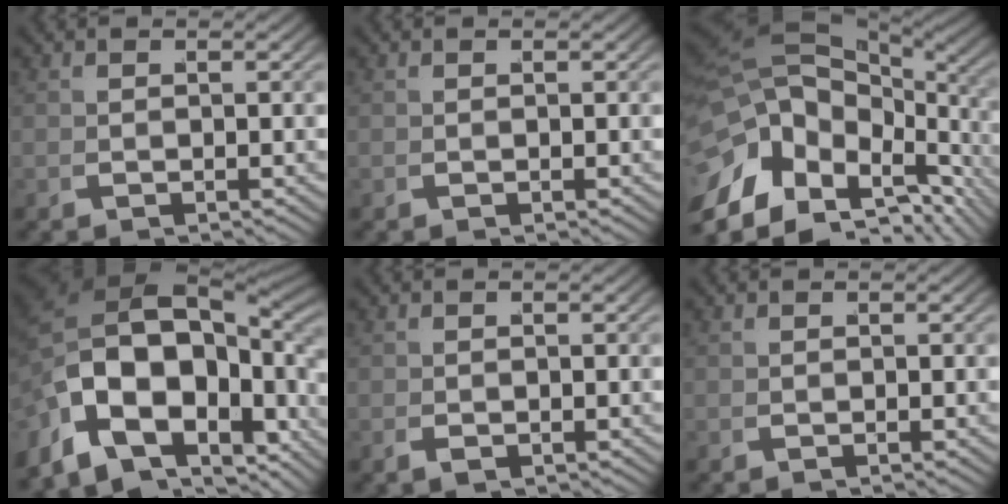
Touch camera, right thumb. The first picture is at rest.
{"total": 0.0}
{"total": 14.5, "force": [-1.8, 9.6, 10.8], "torque": [-0.196, -0.015, -0.025]}
{"total": 21.9, "force": [-0.8, 14.2, 16.6], "torque": [-0.296, -0.022, -0.010]}
{"total": 0.6, "force": [-0.3, 0.3, 0.4], "torque": [-0.007, -0.001, -0.005]}
{"total": 0.0}